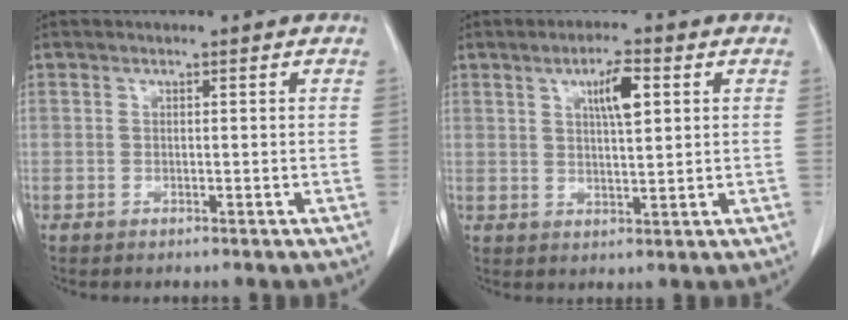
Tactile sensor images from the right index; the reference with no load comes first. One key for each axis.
{"total": 5.3, "fx": 2.0, "fy": 1.1, "fz": 4.8, "tx": -0.084, "ty": 0.003, "tz": 0.035}